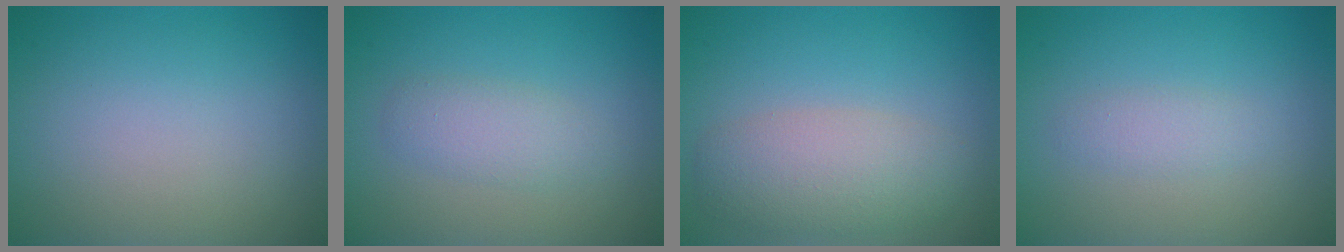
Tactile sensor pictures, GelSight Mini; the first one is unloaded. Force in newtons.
{"total": 2.2, "press": 2.2, "slide": 0.0}
{"total": 4.6, "press": 4.6, "slide": 0.2}
{"total": 1.3, "press": 1.3, "slide": 0.0}